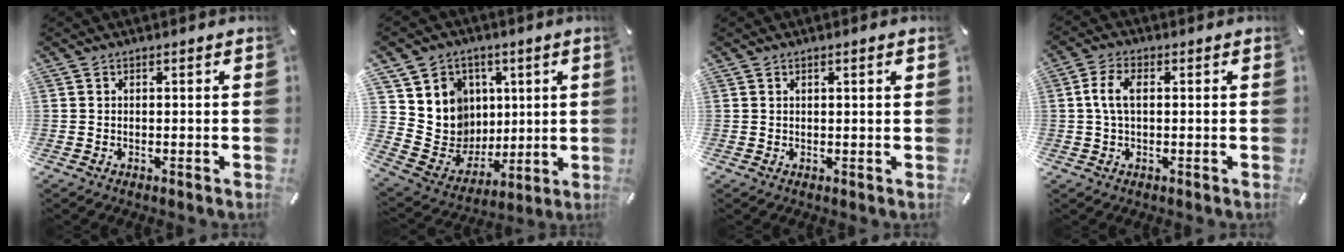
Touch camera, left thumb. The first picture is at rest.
{"total": 12.7, "force": [2.3, 12.3, 2.2], "torque": [-0.026, -0.031, 0.062]}
{"total": 1.0, "force": [0.5, 0.0, 0.9], "torque": [-0.016, 0.000, 0.007]}
{"total": 5.5, "force": [0.6, 2.8, 4.7], "torque": [-0.105, 0.006, 0.007]}